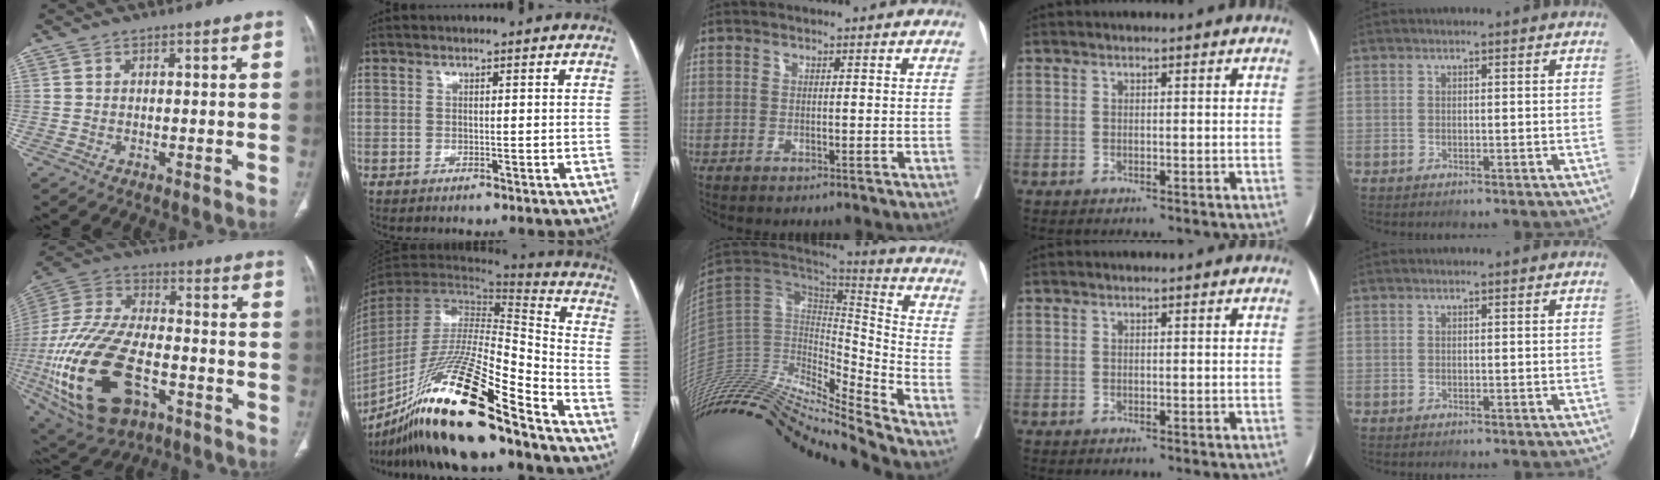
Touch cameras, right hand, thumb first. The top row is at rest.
{"thumb": {"total": 27.5, "force": [-9.7, 14.9, 21.0], "torque": [-0.478, 0.013, -0.160]}, "index": {"total": 27.1, "force": [-19.2, 1.8, 19.1], "torque": [-0.354, -0.050, -0.346]}, "middle": {"total": 29.4, "force": [-26.8, 1.2, 12.0], "torque": [-0.247, -0.026, -0.454]}}